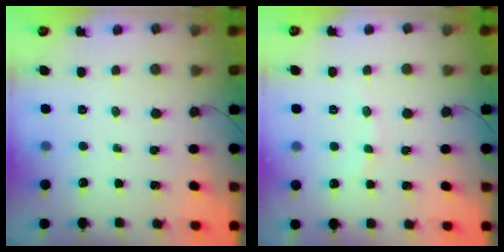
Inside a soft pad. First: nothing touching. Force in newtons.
{"total": 4.7, "press": 4.4, "slide": 1.6}